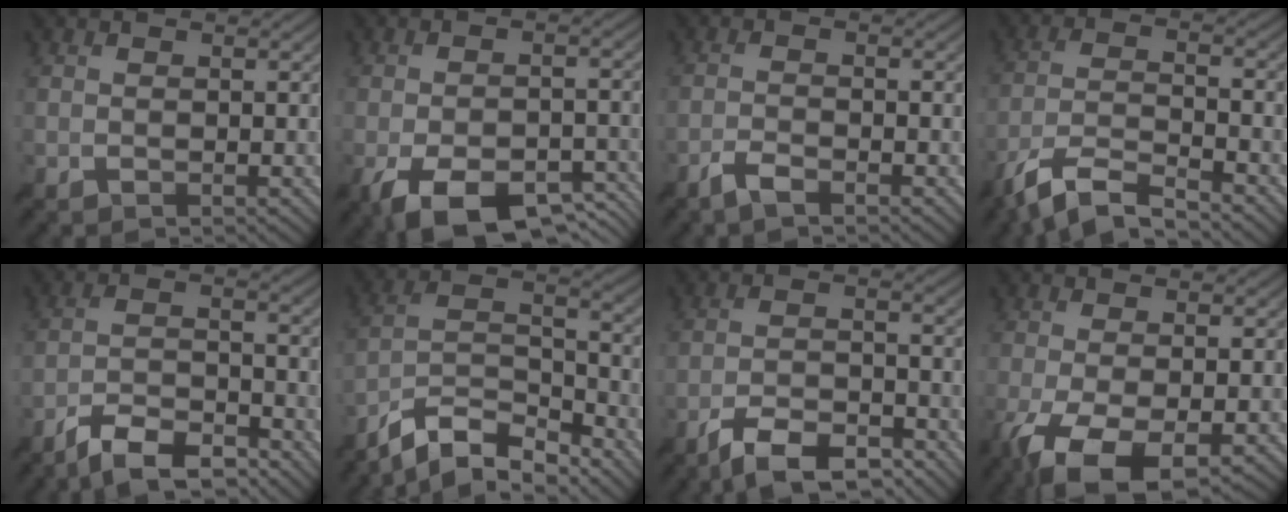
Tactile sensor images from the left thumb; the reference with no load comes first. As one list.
[{"total": 11.1, "force": [-6.6, 4.5, 7.7], "torque": [-0.137, -0.011, -0.107]}, {"total": 2.4, "force": [-1.7, 0.4, 1.6], "torque": [-0.038, 0.002, -0.042]}, {"total": 8.8, "force": [-6.8, 1.9, 5.4], "torque": [-0.112, -0.005, -0.141]}, {"total": 7.8, "force": [-6.2, 2.0, 4.3], "torque": [-0.082, 0.005, -0.121]}, {"total": 10.6, "force": [-8.8, 2.9, 5.3], "torque": [-0.104, 0.010, -0.170]}, {"total": 8.2, "force": [-6.0, 2.4, 5.0], "torque": [-0.093, 0.002, -0.113]}, {"total": 9.3, "force": [-4.4, 3.2, 7.5], "torque": [-0.165, -0.024, -0.074]}]